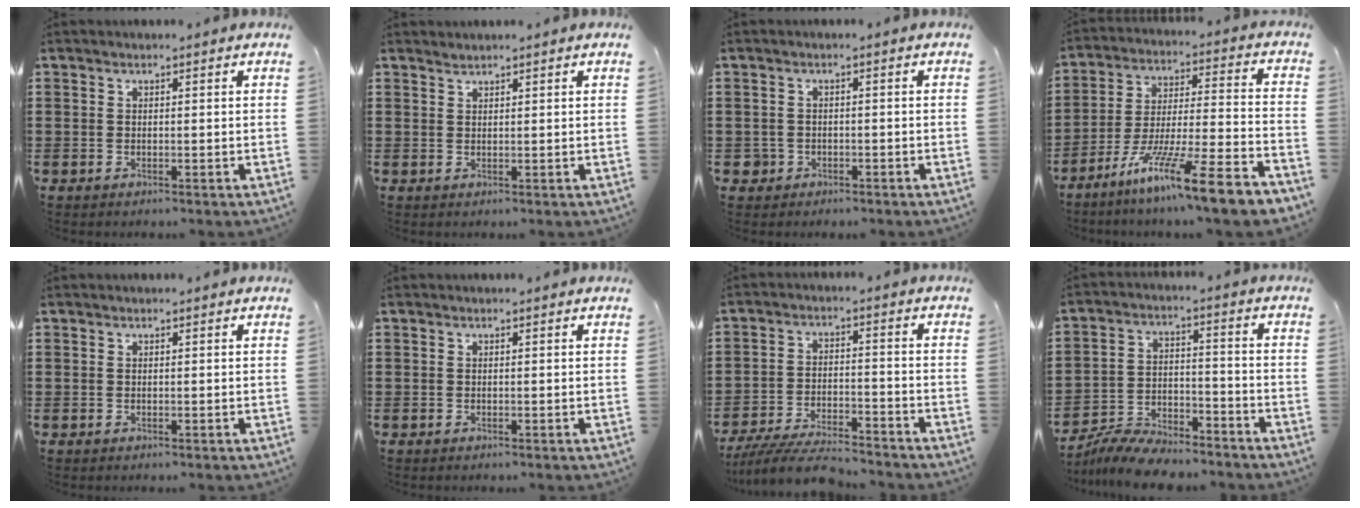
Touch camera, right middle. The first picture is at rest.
{"total": 0.8, "force": [0.8, 0.0, -0.1], "torque": [0.000, -0.001, 0.016]}
{"total": 1.6, "force": [-1.0, 1.2, 0.2], "torque": [-0.010, 0.000, -0.023]}
{"total": 12.8, "force": [-10.0, -0.3, 8.0], "torque": [-0.134, 0.010, -0.190]}
{"total": 0.0}
{"total": 0.0}
{"total": 7.1, "force": [-6.7, 0.7, 2.1], "torque": [-0.043, 0.005, -0.131]}
{"total": 7.6, "force": [-7.4, 1.2, 1.6], "torque": [-0.027, 0.019, -0.143]}